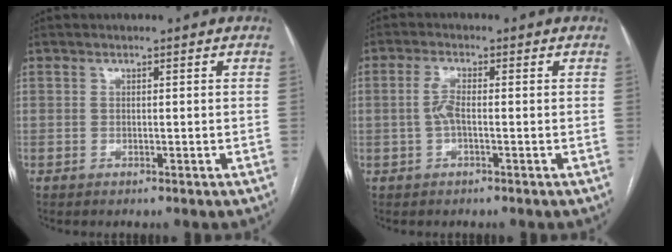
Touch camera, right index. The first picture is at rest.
{"total": 2.9, "force": [-0.3, 0.7, 2.8], "torque": [-0.060, 0.004, -0.006]}